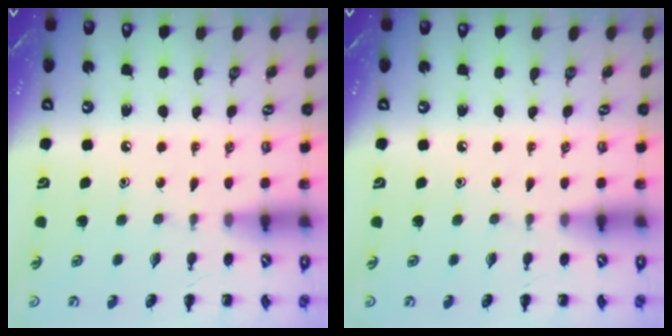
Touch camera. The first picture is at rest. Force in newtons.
{"total": 0.0}